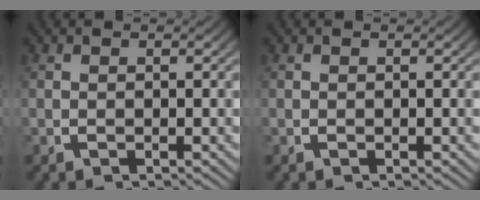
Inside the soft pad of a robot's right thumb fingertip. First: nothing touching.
{"total": 0.0}